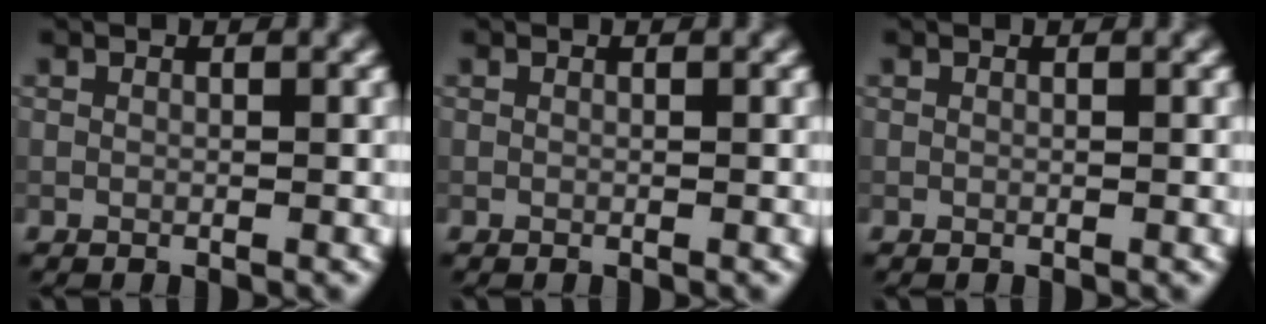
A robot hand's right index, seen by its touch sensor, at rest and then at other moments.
{"total": 0.0}
{"total": 0.0}